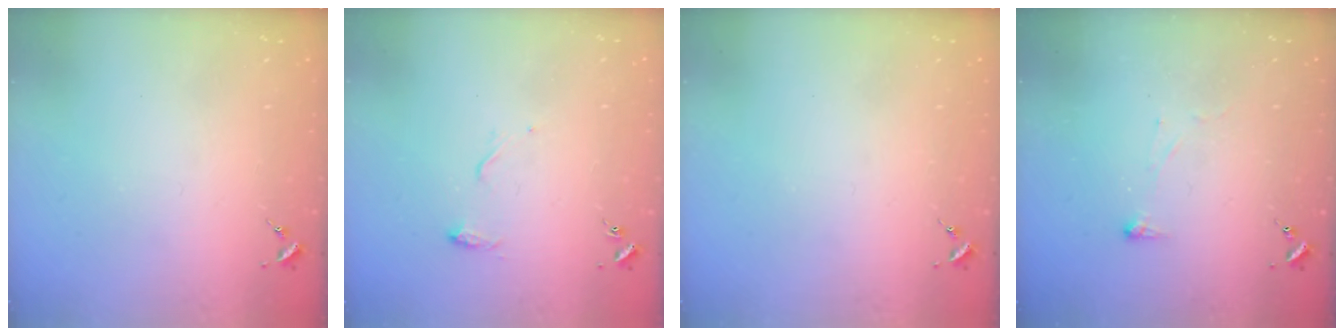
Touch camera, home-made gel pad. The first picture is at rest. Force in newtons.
{"total": 6.8, "press": 6.8, "slide": 0.7}
{"total": 0.0}
{"total": 2.9, "press": 2.9, "slide": 0.4}